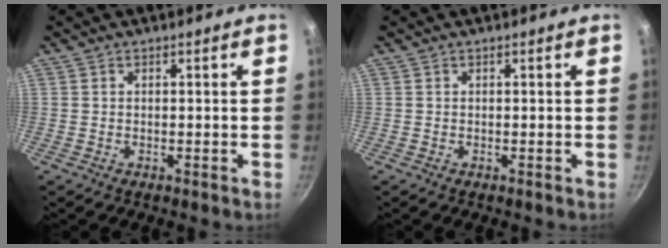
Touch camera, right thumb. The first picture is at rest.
{"total": 0.0}